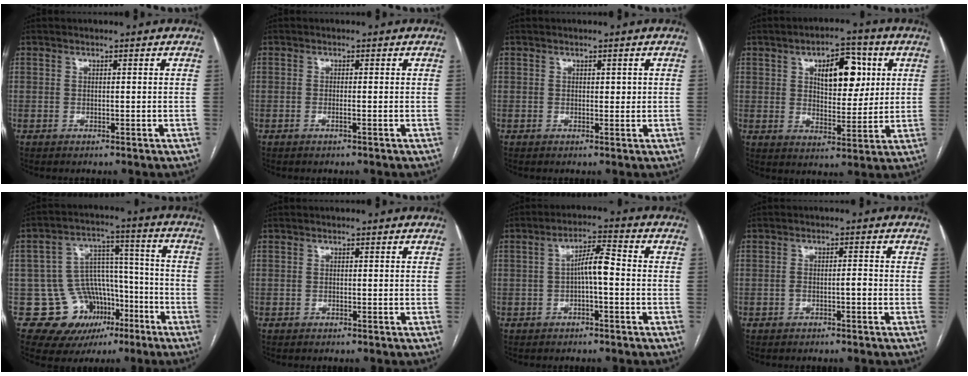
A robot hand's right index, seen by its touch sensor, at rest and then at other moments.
{"total": 0.8, "force": [-0.4, -0.2, 0.7], "torque": [-0.013, 0.000, -0.007]}
{"total": 1.2, "force": [0.3, 0.7, 0.9], "torque": [-0.008, 0.001, 0.005]}
{"total": 10.3, "force": [3.5, 4.6, 8.5], "torque": [-0.121, 0.015, 0.057]}
{"total": 13.6, "force": [-5.9, 11.6, 4.2], "torque": [-0.057, 0.070, -0.074]}
{"total": 0.0}
{"total": 4.9, "force": [-0.5, 0.9, 4.8], "torque": [-0.078, 0.019, -0.009]}
{"total": 1.8, "force": [-0.8, 0.4, 1.6], "torque": [-0.026, 0.006, -0.012]}